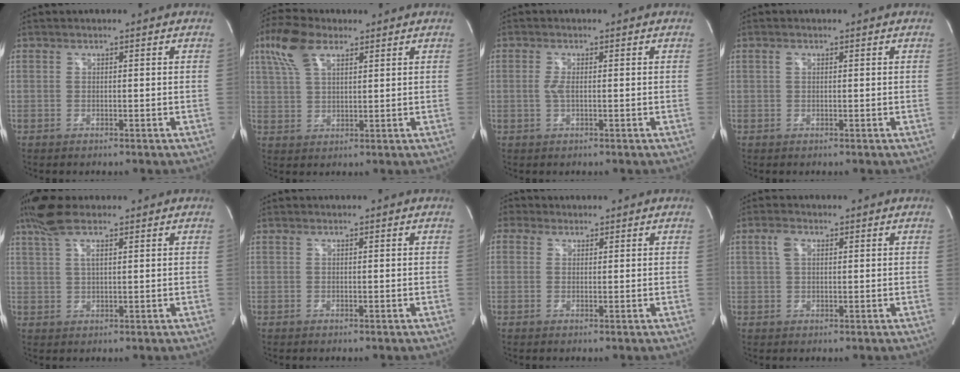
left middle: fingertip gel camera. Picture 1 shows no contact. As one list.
[{"total": 7.8, "force": [4.7, 3.4, 5.3], "torque": [-0.123, 0.026, 0.095]}, {"total": 1.6, "force": [-0.1, 0.4, 1.5], "torque": [-0.035, 0.000, -0.003]}, {"total": 0.7, "force": [0.3, 0.5, 0.4], "torque": [-0.007, 0.004, 0.006]}, {"total": 6.8, "force": [4.8, 1.6, 4.6], "torque": [-0.102, 0.025, 0.090]}, {"total": 0.0}, {"total": 1.3, "force": [0.7, 1.0, -0.1], "torque": [0.000, 0.011, 0.012]}, {"total": 2.5, "force": [1.0, 1.4, 1.8], "torque": [-0.038, 0.010, 0.020]}]